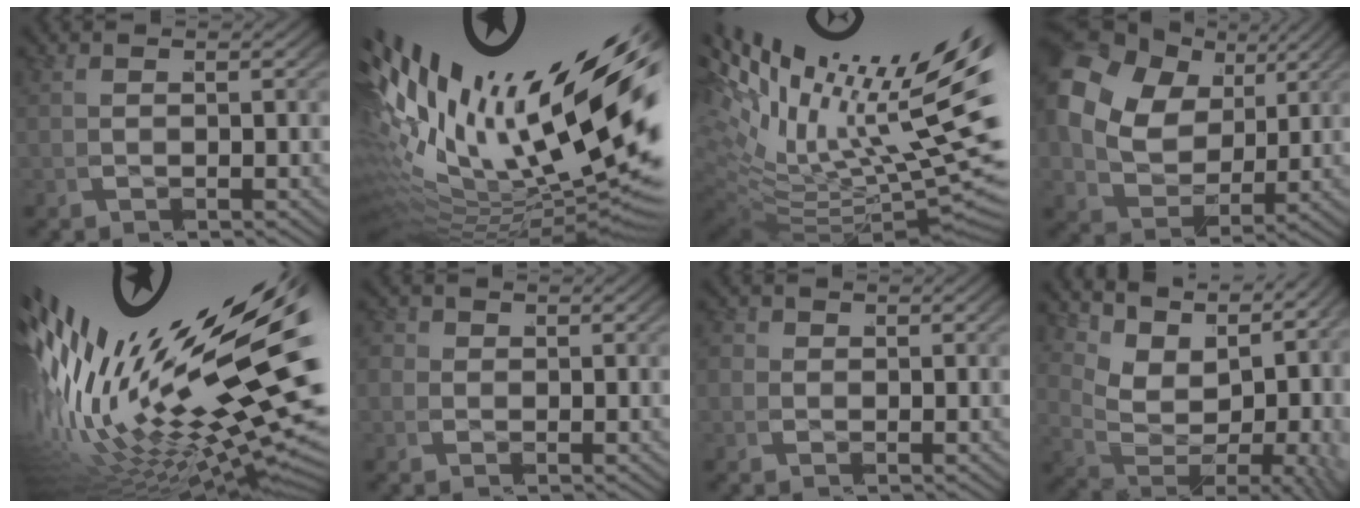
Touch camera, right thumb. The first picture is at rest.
{"total": 19.7, "force": [0.1, 11.5, 16.0], "torque": [-0.293, -0.049, 0.035]}
{"total": 15.0, "force": [0.8, 9.2, 11.8], "torque": [-0.177, -0.046, 0.030]}
{"total": 9.4, "force": [1.4, 7.6, 5.3], "torque": [-0.135, -0.027, 0.029]}
{"total": 18.8, "force": [-1.8, 10.6, 15.3], "torque": [-0.268, -0.024, -0.011]}
{"total": 2.3, "force": [-0.2, 2.3, 0.0], "torque": [-0.008, 0.001, -0.011]}
{"total": 1.9, "force": [-0.2, 1.9, -0.1], "torque": [-0.005, 0.001, -0.010]}
{"total": 10.0, "force": [1.9, 6.2, 7.6], "torque": [-0.130, -0.016, 0.040]}